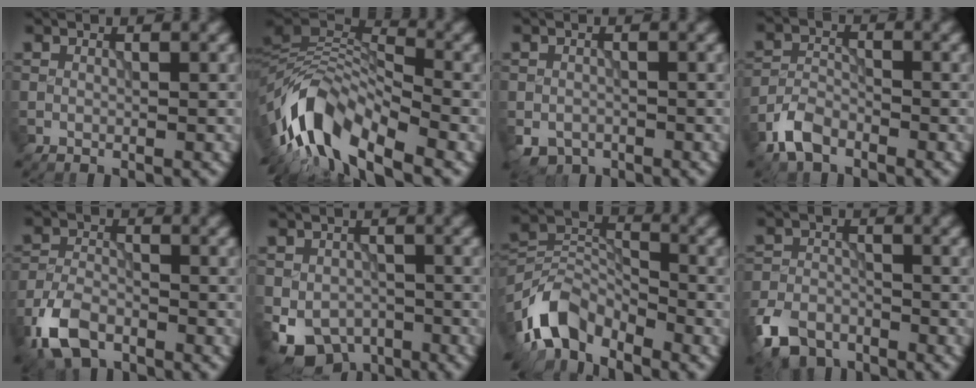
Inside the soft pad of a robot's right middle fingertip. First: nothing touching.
{"total": 9.9, "force": [-5.8, 3.8, 7.0], "torque": [-0.117, 0.013, -0.125]}
{"total": 2.5, "force": [-1.5, 1.7, 1.0], "torque": [-0.017, -0.008, -0.031]}
{"total": 3.4, "force": [-2.5, 1.7, 1.6], "torque": [-0.033, 0.002, -0.059]}
{"total": 5.7, "force": [-3.6, 2.9, 3.2], "torque": [-0.070, -0.003, -0.081]}
{"total": 6.2, "force": [-2.9, 4.5, 3.1], "torque": [-0.053, -0.020, -0.044]}
{"total": 7.5, "force": [-5.2, 3.8, 3.9], "torque": [-0.068, -0.001, -0.115]}
{"total": 6.0, "force": [-4.1, 3.5, 2.6], "torque": [-0.058, -0.006, -0.086]}